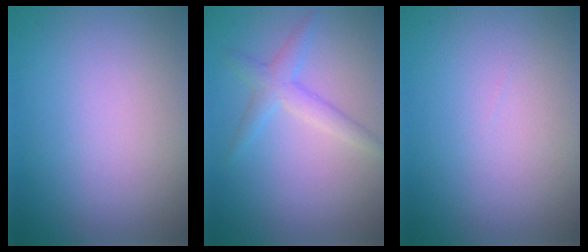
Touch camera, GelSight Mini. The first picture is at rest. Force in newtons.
{"total": 2.3, "press": 2.3, "slide": 0.2}
{"total": 0.0}